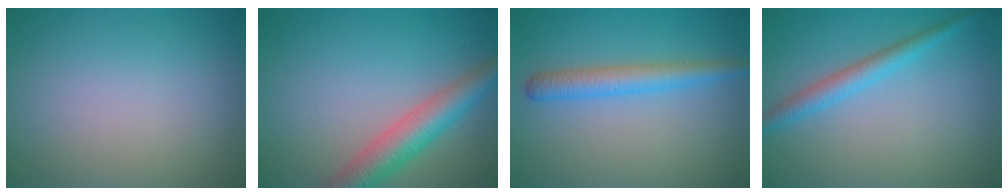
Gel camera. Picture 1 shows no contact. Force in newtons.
{"total": 5.3, "press": 5.3, "slide": 0.2}
{"total": 3.2, "press": 3.2, "slide": 0.1}
{"total": 2.6, "press": 2.6, "slide": 0.0}